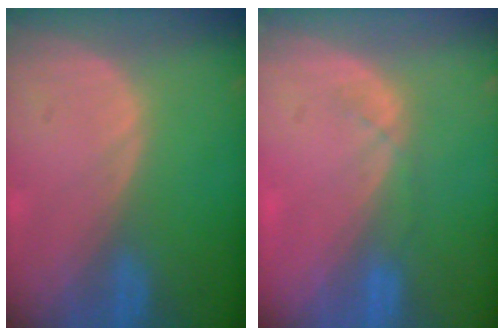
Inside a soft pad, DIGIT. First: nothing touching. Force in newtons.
{"total": 2.1, "press": 1.9, "slide": 0.9}